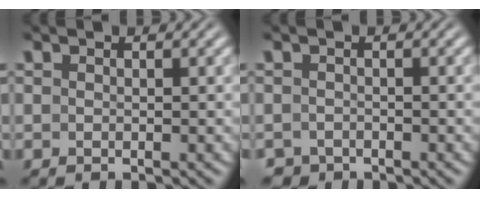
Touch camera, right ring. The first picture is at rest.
{"total": 2.2, "force": [-2.1, 0.9, -0.1], "torque": [-0.002, -0.019, -0.029]}